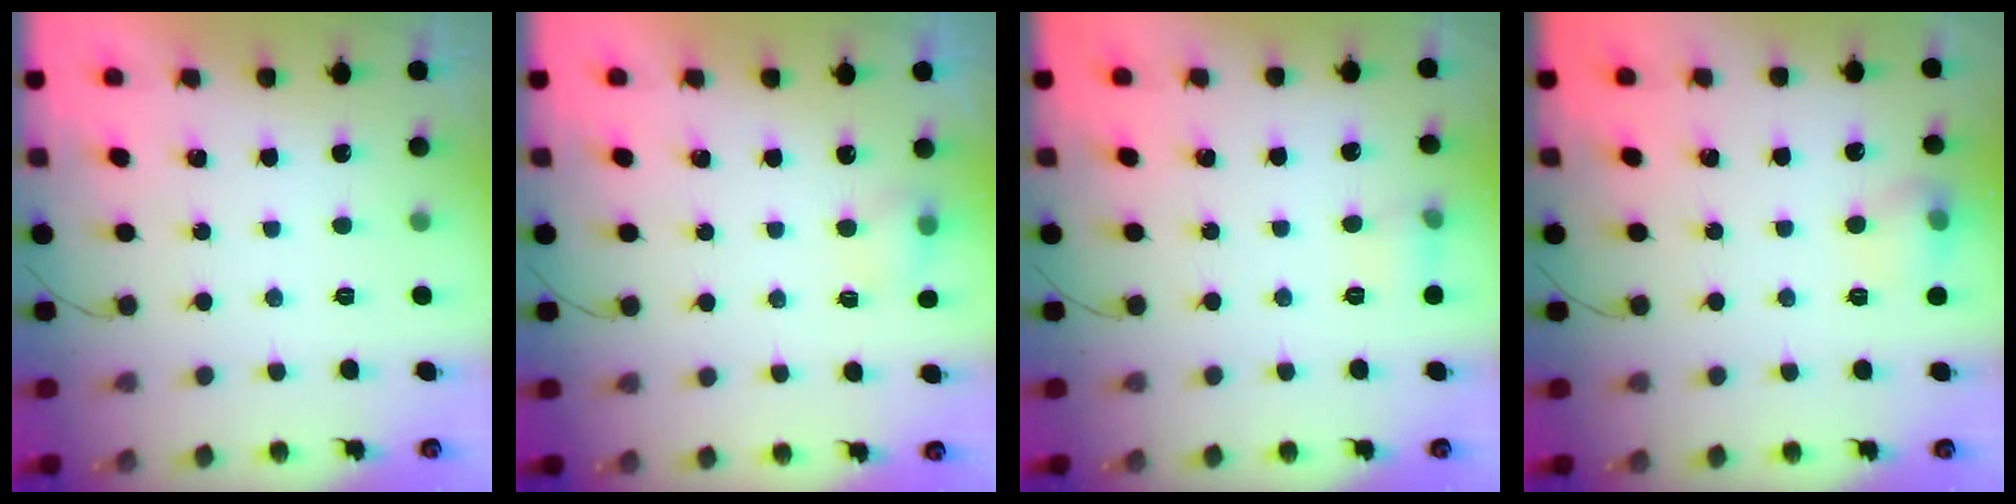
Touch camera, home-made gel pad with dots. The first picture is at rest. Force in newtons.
{"total": 4.7, "press": 4.5, "slide": 1.4}
{"total": 5.6, "press": 5.4, "slide": 1.5}
{"total": 8.0, "press": 7.9, "slide": 1.4}